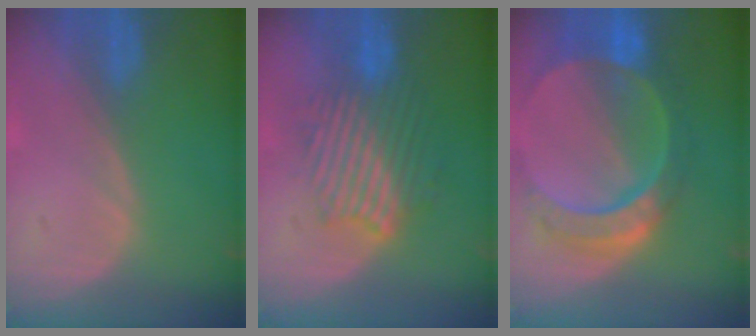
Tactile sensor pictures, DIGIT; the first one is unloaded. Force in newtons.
{"total": 8.9, "press": 8.8, "slide": 1.7}
{"total": 10.8, "press": 9.1, "slide": 5.8}